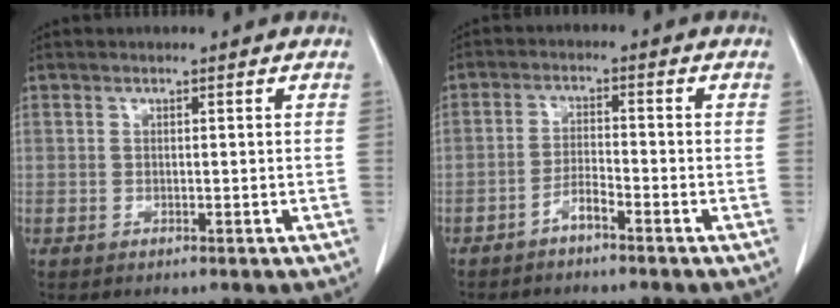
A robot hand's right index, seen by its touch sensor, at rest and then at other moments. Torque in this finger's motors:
{"motor_torque": [0.29, -0.22, 0.02, 0.01]}